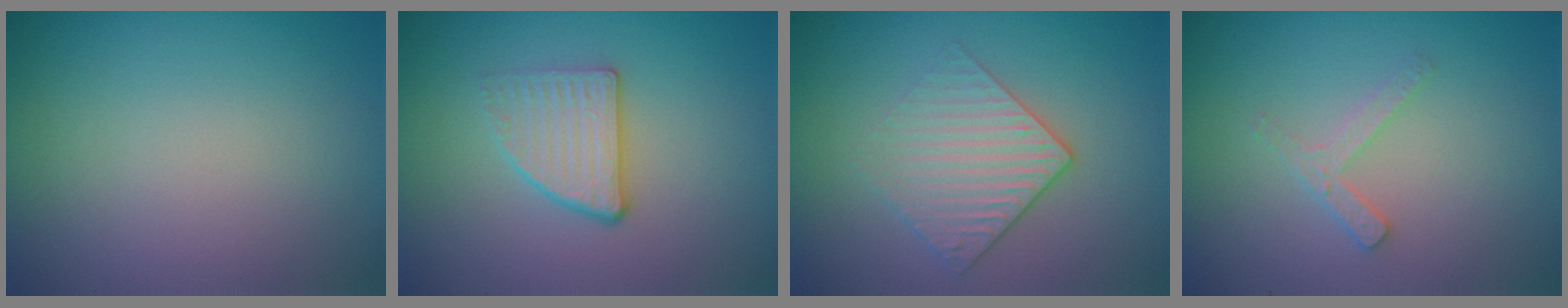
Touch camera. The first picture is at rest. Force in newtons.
{"total": 2.7, "press": 2.4, "slide": 1.2}
{"total": 3.1, "press": 2.7, "slide": 1.7}
{"total": 1.7, "press": 1.7, "slide": 0.3}